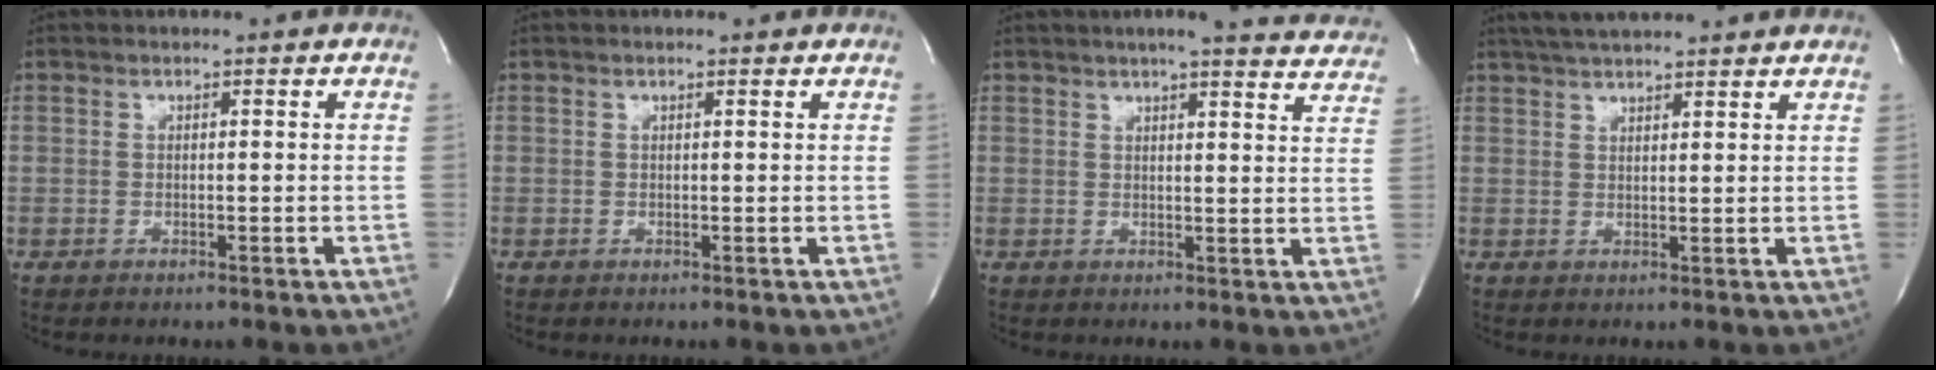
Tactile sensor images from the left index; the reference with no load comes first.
{"total": 0.0}
{"total": 15.5, "force": [14.3, 1.7, 5.9], "torque": [-0.068, -0.024, 0.151]}
{"total": 9.8, "force": [8.8, 1.1, 4.3], "torque": [-0.074, 0.032, 0.124]}